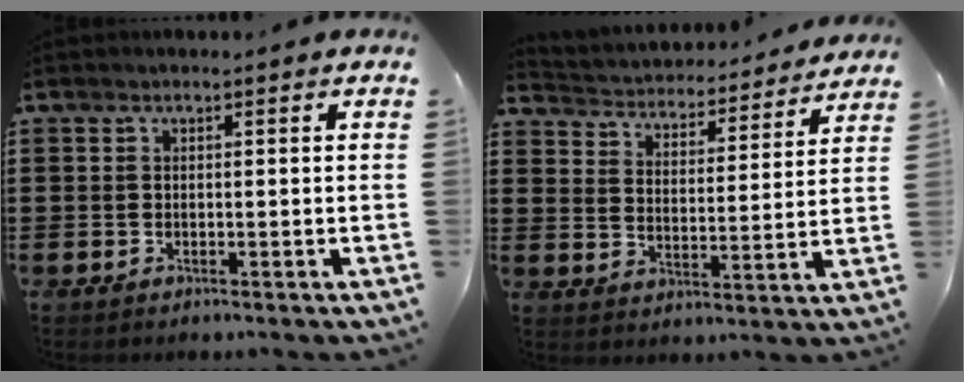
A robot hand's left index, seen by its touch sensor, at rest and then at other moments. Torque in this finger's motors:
{"motor_torque": [1.50, -0.64, 0.46, 0.05]}